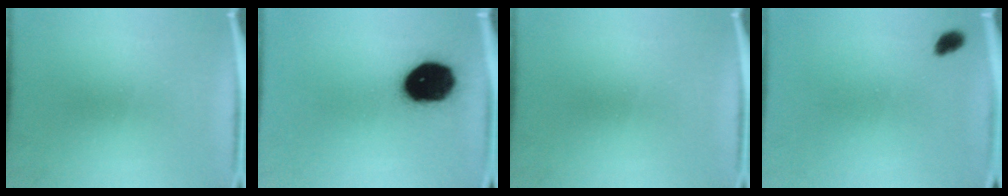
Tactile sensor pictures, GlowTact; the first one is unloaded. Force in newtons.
{"total": 18.8}
{"total": 0.0}
{"total": 1.8}